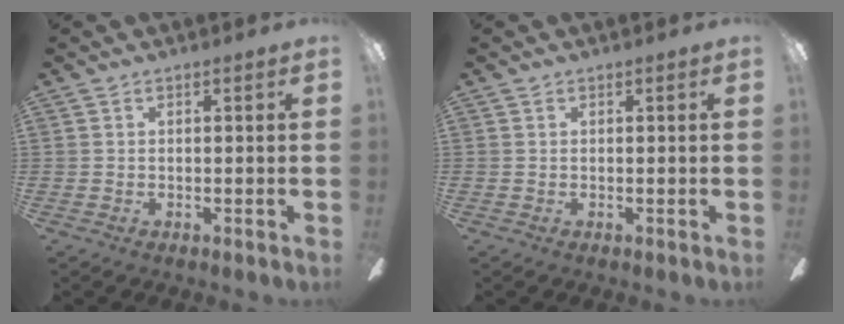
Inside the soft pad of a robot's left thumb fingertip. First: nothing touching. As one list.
[{"total": 0.0}]